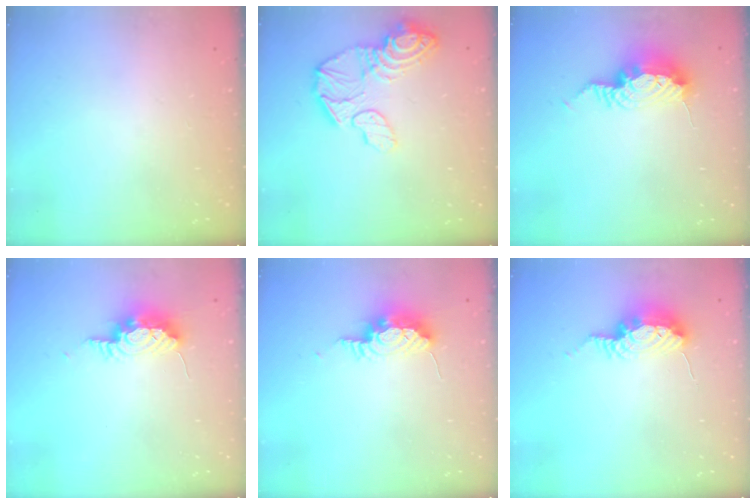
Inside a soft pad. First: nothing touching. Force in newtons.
{"total": 15.8, "press": 15.7, "slide": 0.9}
{"total": 11.1, "press": 10.7, "slide": 2.9}
{"total": 15.5, "press": 10.5, "slide": 11.3}
{"total": 9.4, "press": 8.8, "slide": 3.4}
{"total": 14.9, "press": 10.6, "slide": 10.4}